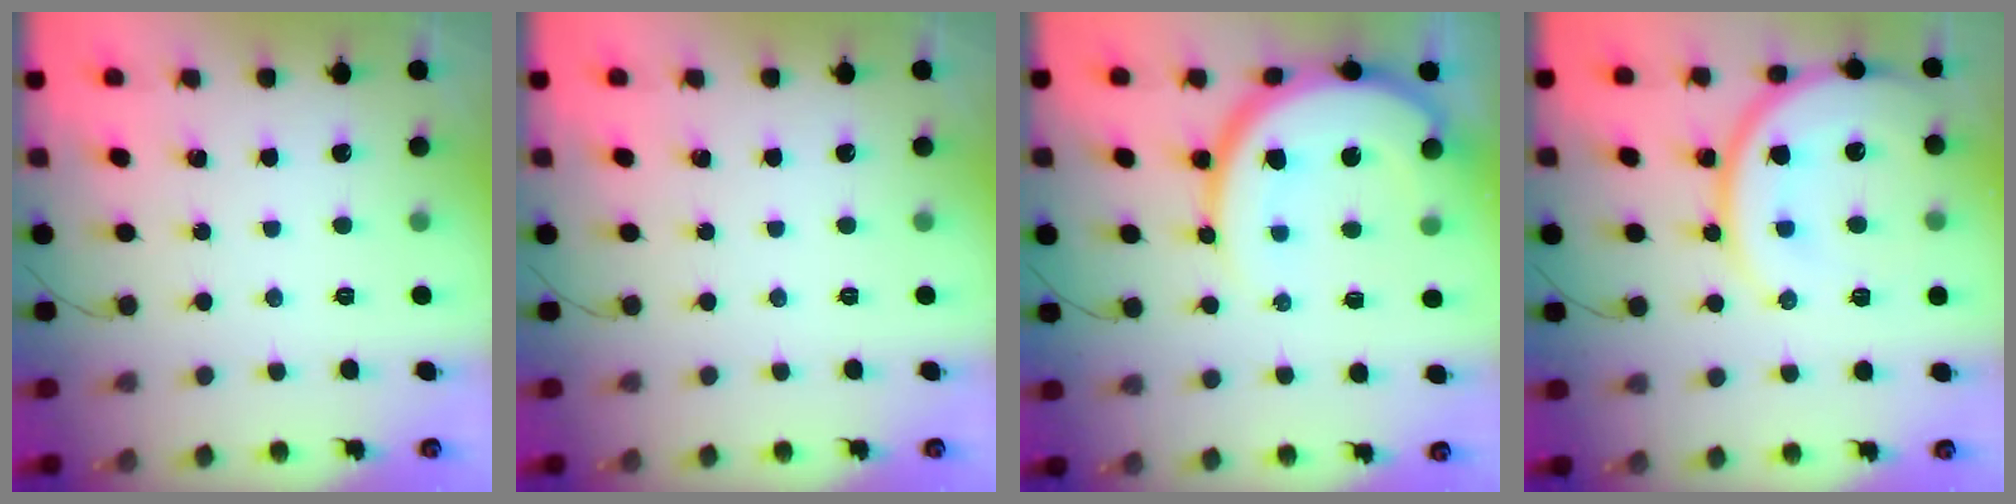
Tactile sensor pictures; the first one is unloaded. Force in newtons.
{"total": 0.0}
{"total": 15.6, "press": 15.5, "slide": 1.6}
{"total": 18.7, "press": 18.5, "slide": 3.1}